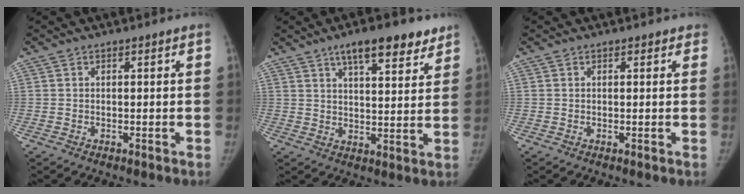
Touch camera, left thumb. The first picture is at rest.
{"total": 11.4, "force": [7.6, 3.9, 7.6], "torque": [-0.082, -0.032, 0.113]}
{"total": 1.0, "force": [0.7, 0.7, 0.2], "torque": [0.013, -0.001, 0.002]}